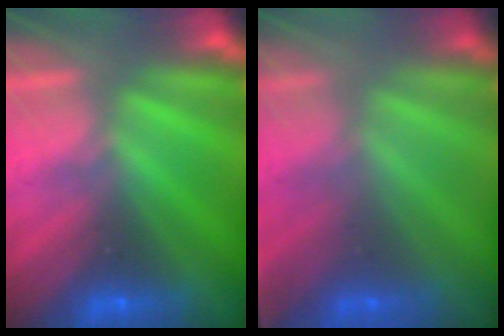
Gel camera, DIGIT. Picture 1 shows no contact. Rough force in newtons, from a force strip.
{"total": 1.8}